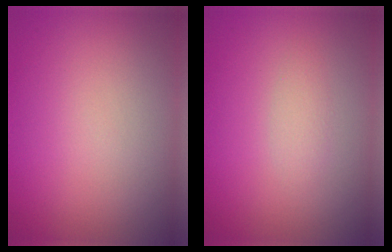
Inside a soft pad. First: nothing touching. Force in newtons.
{"total": 1.1, "press": 1.1, "slide": 0.1}